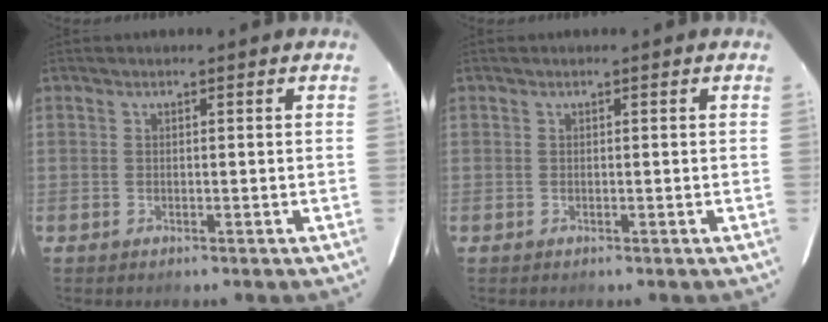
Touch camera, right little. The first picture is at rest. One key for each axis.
{"total": 0.0}